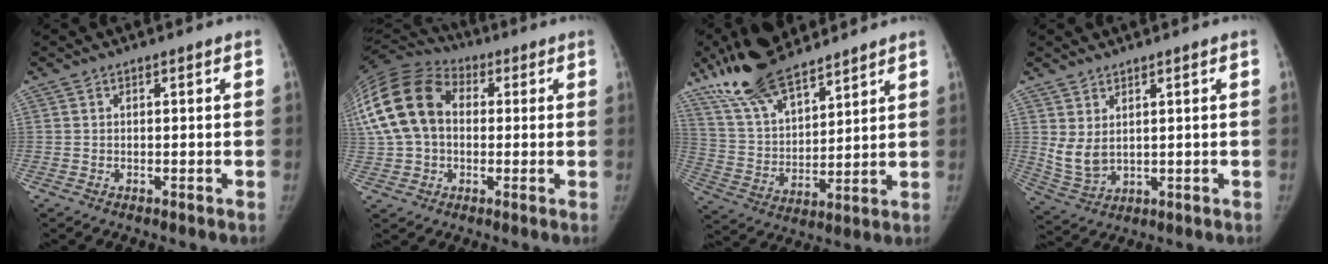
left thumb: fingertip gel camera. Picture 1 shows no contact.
{"total": 20.0, "force": [2.8, 14.6, 13.4], "torque": [-0.289, 0.038, 0.046]}
{"total": 17.0, "force": [13.1, 5.9, 9.0], "torque": [-0.137, -0.052, 0.250]}
{"total": 5.5, "force": [1.7, 3.3, 4.0], "torque": [-0.078, -0.017, 0.050]}